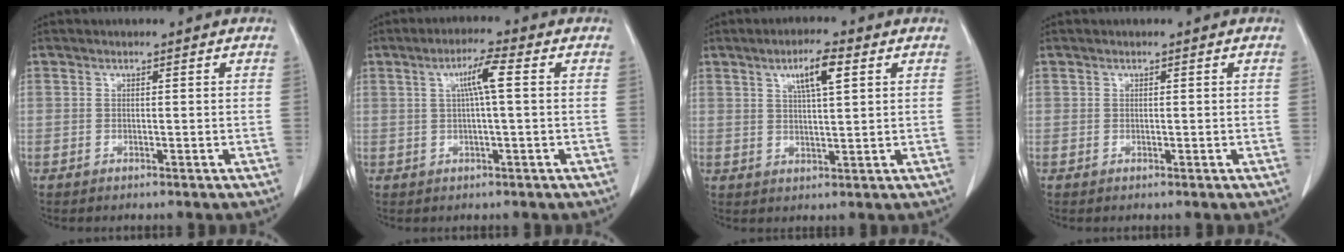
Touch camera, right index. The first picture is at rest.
{"total": 4.8, "force": [1.1, 0.0, 4.7], "torque": [-0.085, 0.010, 0.020]}
{"total": 5.8, "force": [2.6, 0.7, 5.1], "torque": [-0.091, 0.005, 0.045]}
{"total": 0.0}